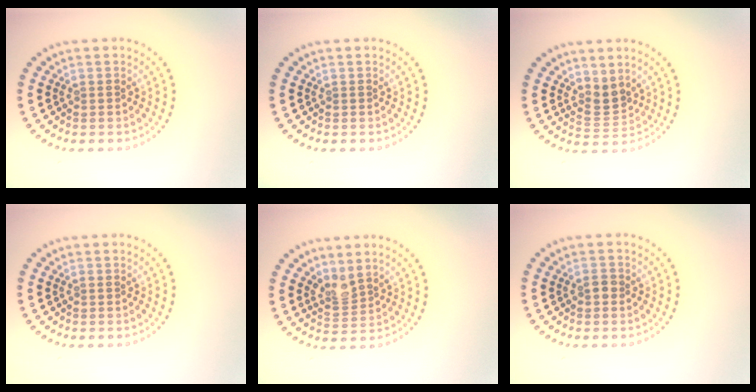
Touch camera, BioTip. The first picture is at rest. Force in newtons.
{"total": 0.0}
{"total": 2.3, "press": 1.6, "slide": 1.6}
{"total": 0.0}
{"total": 2.1, "press": 1.5, "slide": 1.4}
{"total": 0.8, "press": 0.8, "slide": 0.1}